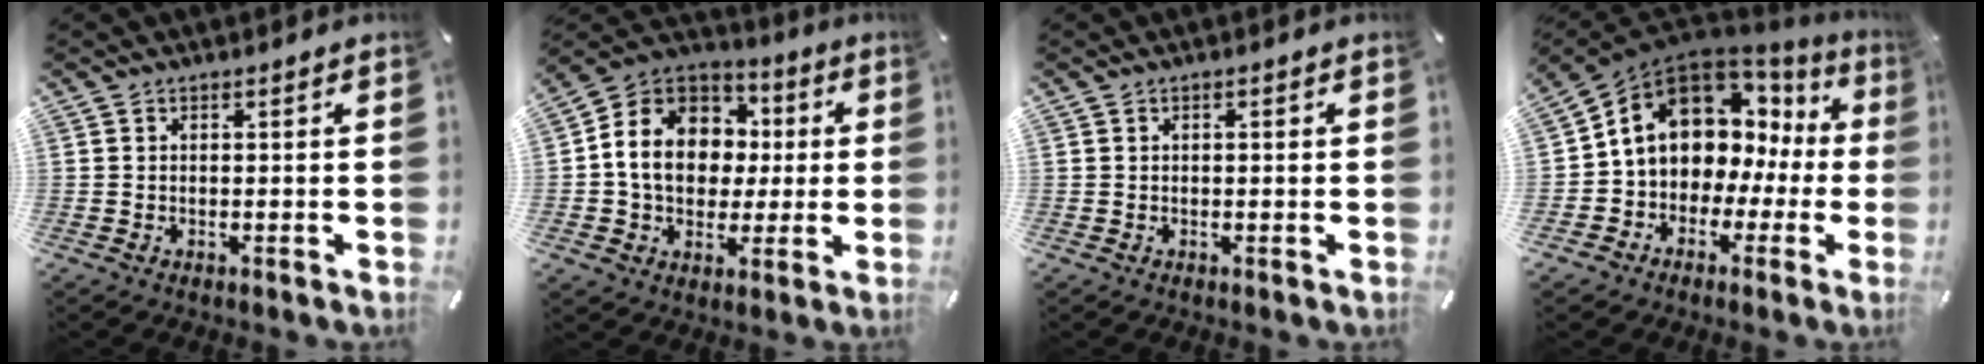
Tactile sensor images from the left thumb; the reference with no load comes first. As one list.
[{"total": 14.1, "force": [0.3, 12.1, 7.1], "torque": [-0.153, 0.006, 0.008]}, {"total": 1.0, "force": [0.2, 0.2, 0.9], "torque": [-0.017, 0.001, 0.002]}, {"total": 11.4, "force": [4.5, 8.8, 5.7], "torque": [-0.109, -0.031, 0.083]}]